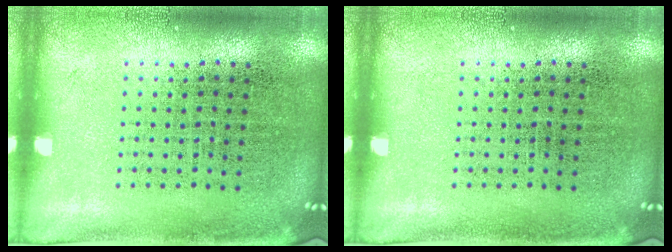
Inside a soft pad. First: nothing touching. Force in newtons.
{"total": 0.0}